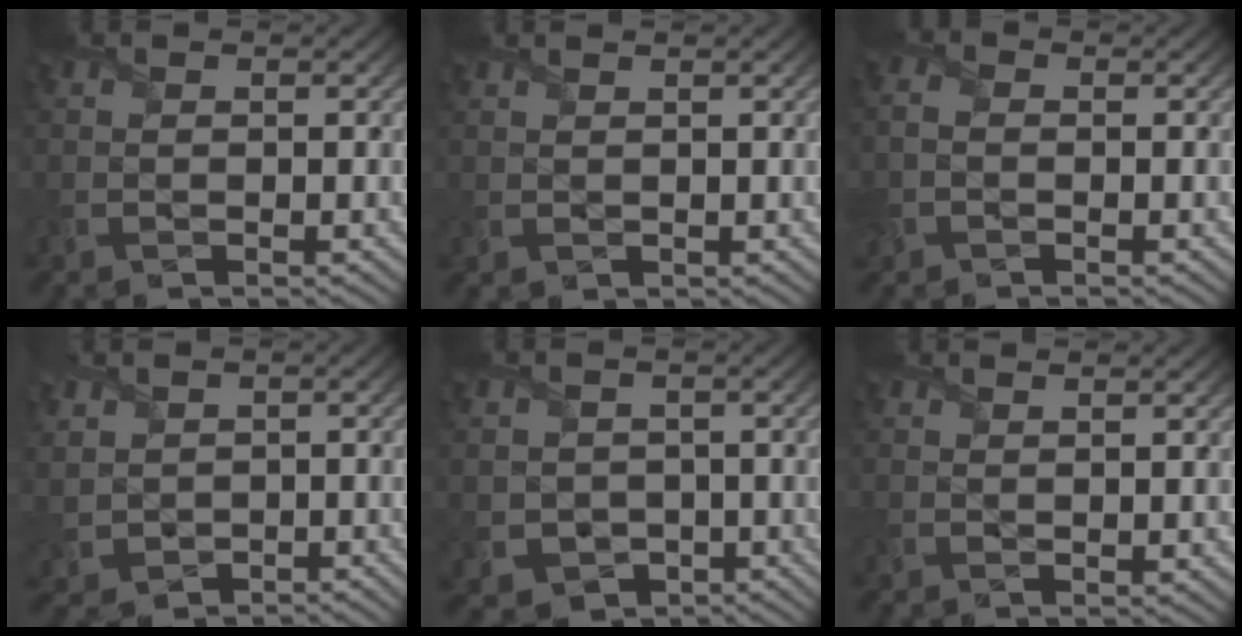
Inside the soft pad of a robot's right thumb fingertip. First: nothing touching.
{"total": 0.7, "force": [0.7, -0.1, 0.0], "torque": [-0.006, -0.002, 0.016]}
{"total": 2.2, "force": [-0.7, 1.6, 1.4], "torque": [-0.047, 0.001, -0.016]}
{"total": 3.6, "force": [0.7, 3.4, 0.7], "torque": [-0.058, -0.007, 0.011]}
{"total": 3.0, "force": [-0.3, 3.0, 0.7], "torque": [-0.045, -0.015, -0.010]}
{"total": 2.2, "force": [2.0, -0.1, 0.9], "torque": [-0.019, -0.001, 0.039]}